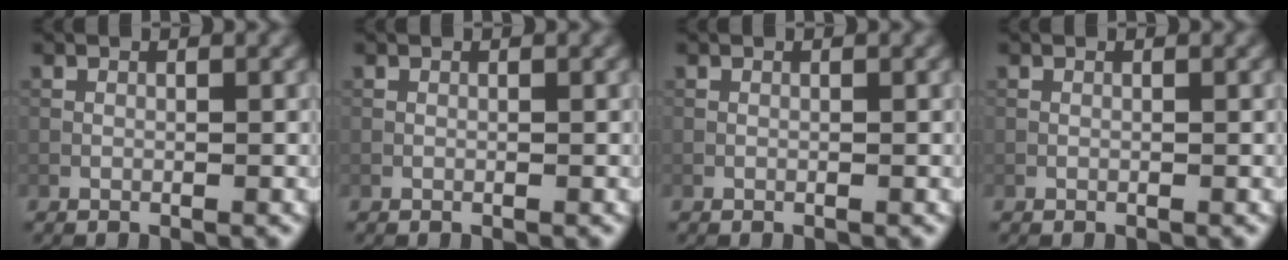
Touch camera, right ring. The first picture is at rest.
{"total": 0.0}
{"total": 0.0}
{"total": 0.0}